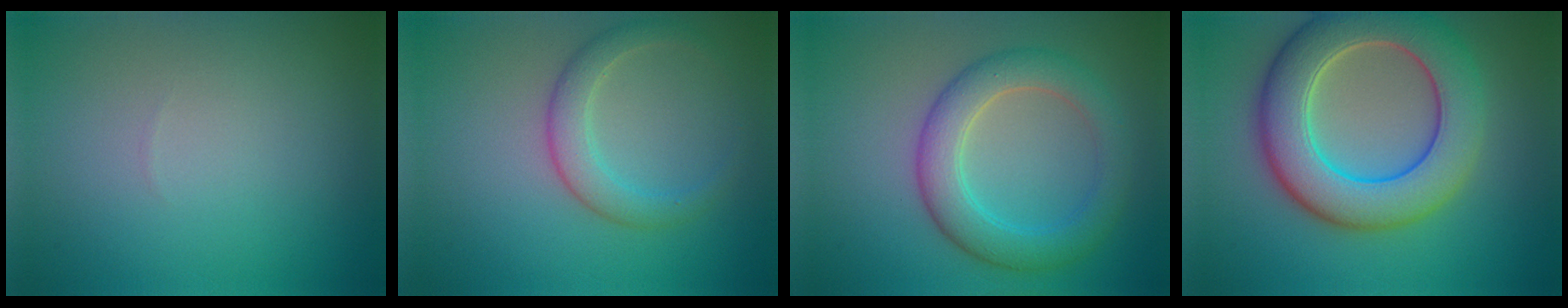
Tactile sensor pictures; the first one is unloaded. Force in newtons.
{"total": 2.7, "press": 2.7, "slide": 0.2}
{"total": 5.0, "press": 5.0, "slide": 0.3}
{"total": 9.4, "press": 9.4, "slide": 0.5}